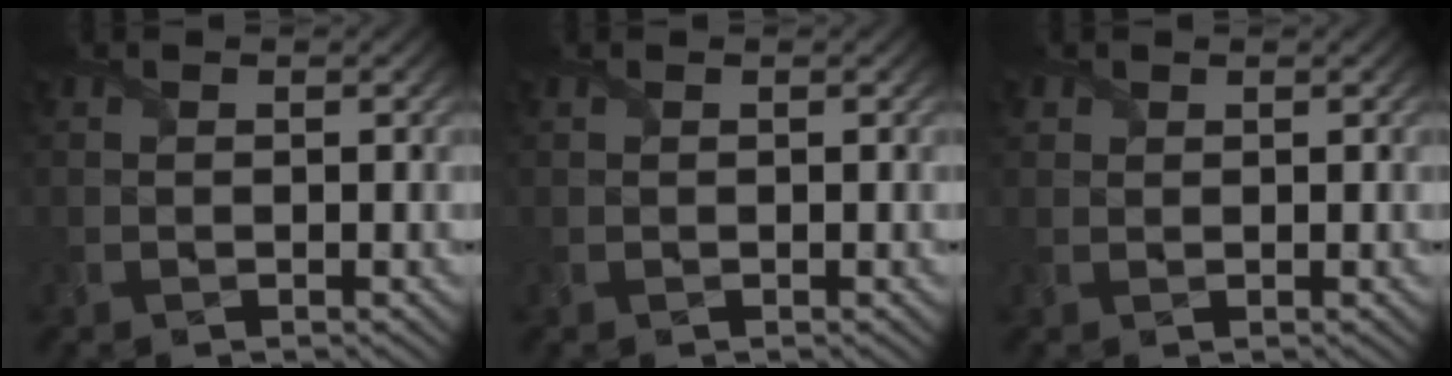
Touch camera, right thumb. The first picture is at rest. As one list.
[{"total": 0.0}, {"total": 0.9, "force": [0.6, 0.6, 0.0], "torque": [-0.002, -0.001, 0.014]}]